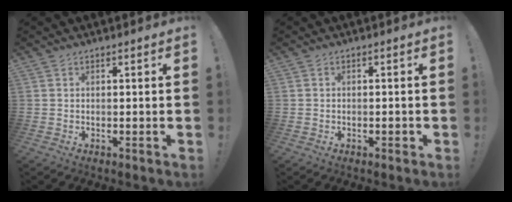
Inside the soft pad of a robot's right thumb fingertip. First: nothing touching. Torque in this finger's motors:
{"motor_torque": [-0.19, 0.23, 0.03, -0.10, -0.03]}